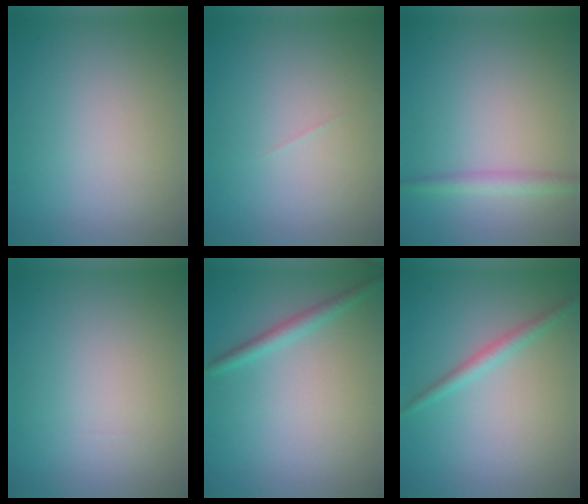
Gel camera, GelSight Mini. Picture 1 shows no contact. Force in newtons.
{"total": 0.0}
{"total": 1.8, "press": 1.8, "slide": 0.1}
{"total": 0.0}
{"total": 1.7, "press": 1.7, "slide": 0.1}
{"total": 1.7, "press": 1.7, "slide": 0.1}